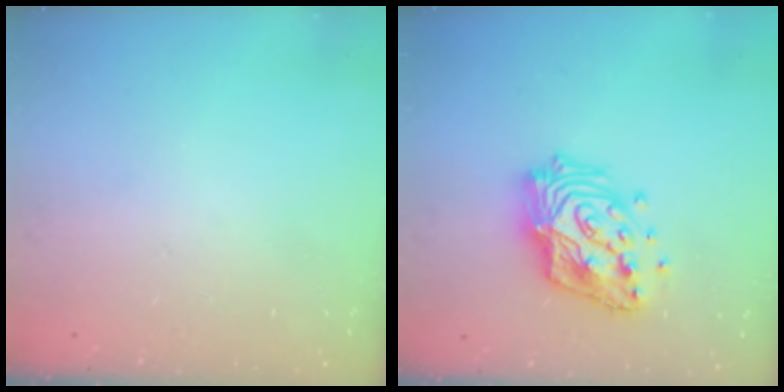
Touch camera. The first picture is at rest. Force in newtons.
{"total": 17.5, "press": 17.4, "slide": 1.4}